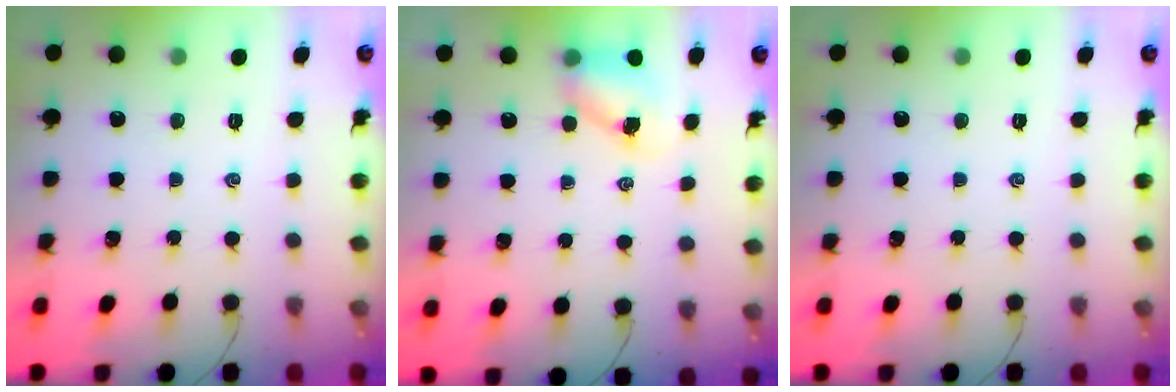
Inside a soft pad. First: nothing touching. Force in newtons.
{"total": 5.7, "press": 5.7, "slide": 0.5}
{"total": 0.0}